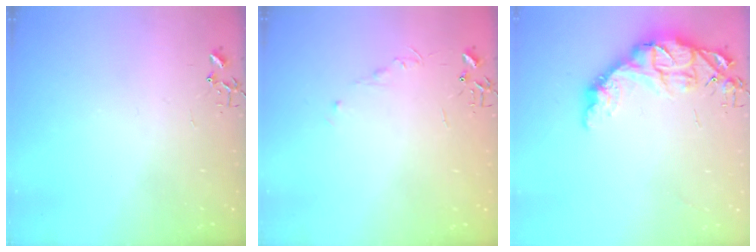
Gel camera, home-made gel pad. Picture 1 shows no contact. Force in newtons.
{"total": 4.0, "press": 3.9, "slide": 0.5}
{"total": 14.4, "press": 14.4, "slide": 1.1}